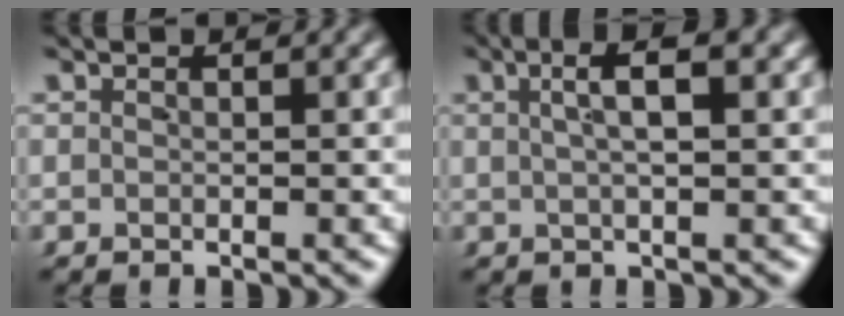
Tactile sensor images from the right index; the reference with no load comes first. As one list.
[{"total": 3.6, "force": [1.3, 0.6, 3.3], "torque": [-0.042, 0.016, 0.021]}]